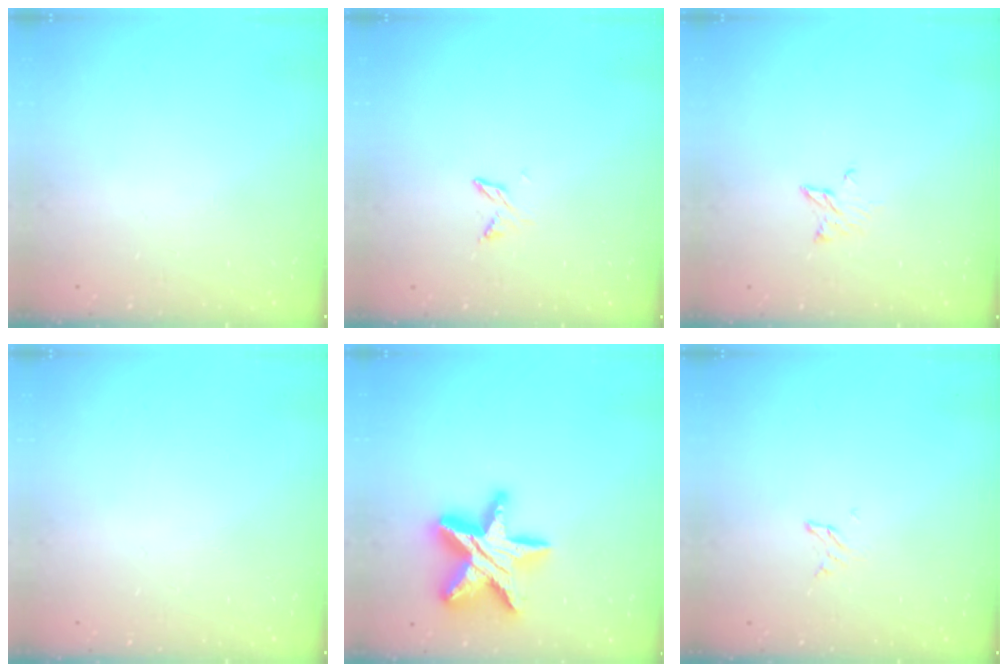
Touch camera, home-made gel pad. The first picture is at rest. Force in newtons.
{"total": 2.9, "press": 2.8, "slide": 0.5}
{"total": 4.2, "press": 4.2, "slide": 0.5}
{"total": 0.0}
{"total": 20.7, "press": 20.7, "slide": 1.9}
{"total": 1.6, "press": 1.6, "slide": 0.2}